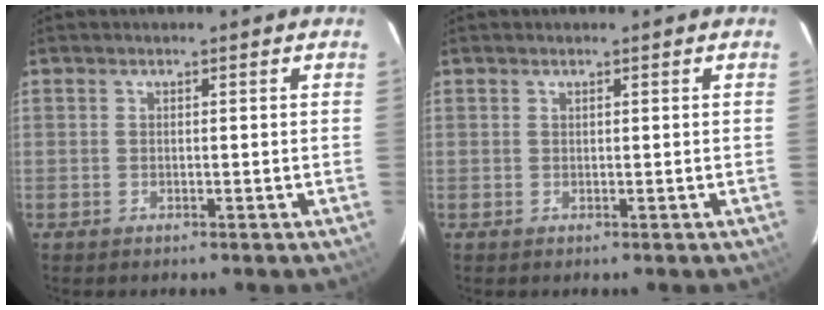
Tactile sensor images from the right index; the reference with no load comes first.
{"total": 0.0}